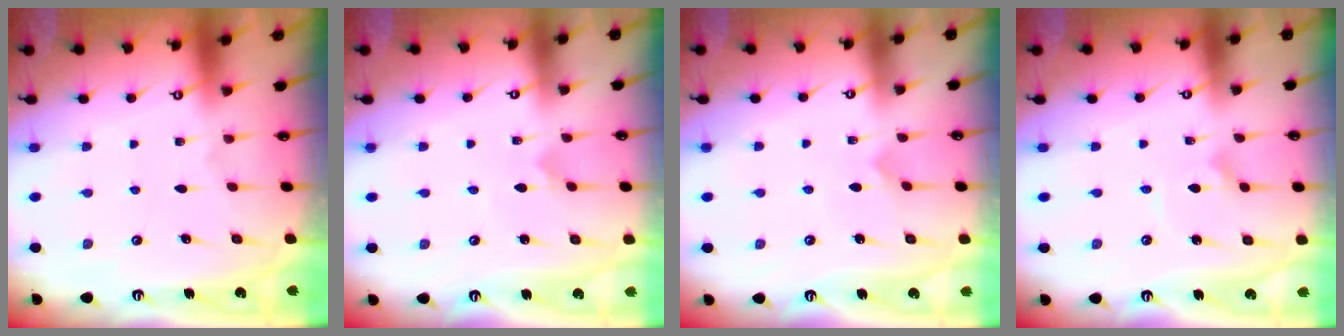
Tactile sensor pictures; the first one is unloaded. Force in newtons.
{"total": 1.0, "press": 1.0, "slide": 0.1}
{"total": 2.8, "press": 2.8, "slide": 0.2}
{"total": 2.2, "press": 2.2, "slide": 0.2}